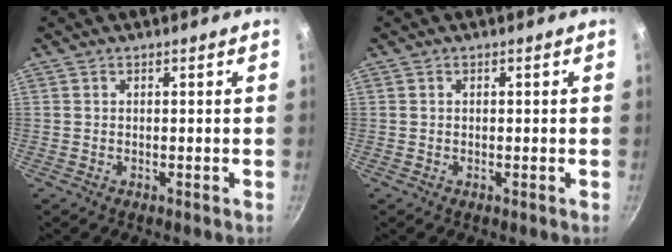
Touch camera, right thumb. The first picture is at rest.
{"total": 0.0}